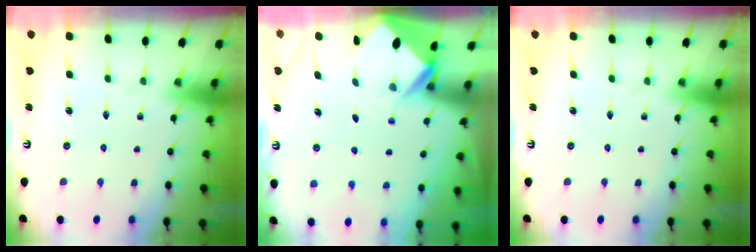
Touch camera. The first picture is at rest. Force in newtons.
{"total": 2.6, "press": 2.6, "slide": 0.1}
{"total": 0.0}